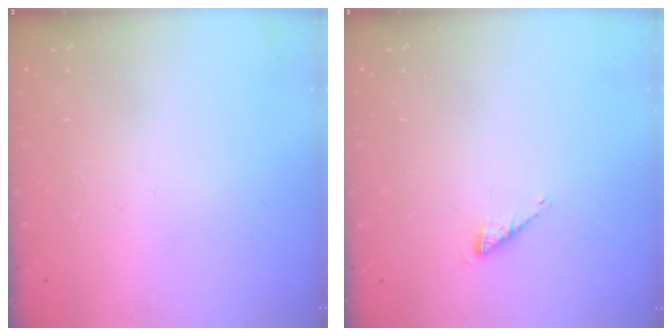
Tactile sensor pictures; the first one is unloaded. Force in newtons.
{"total": 3.2, "press": 3.2, "slide": 0.4}